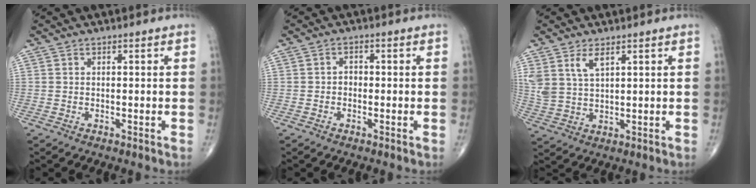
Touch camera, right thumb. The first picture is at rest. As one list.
[{"total": 1.5, "force": [-0.3, 1.2, 0.8], "torque": [0.001, 0.007, -0.009]}, {"total": 5.5, "force": [3.2, 2.4, 3.7], "torque": [-0.073, -0.013, 0.073]}]